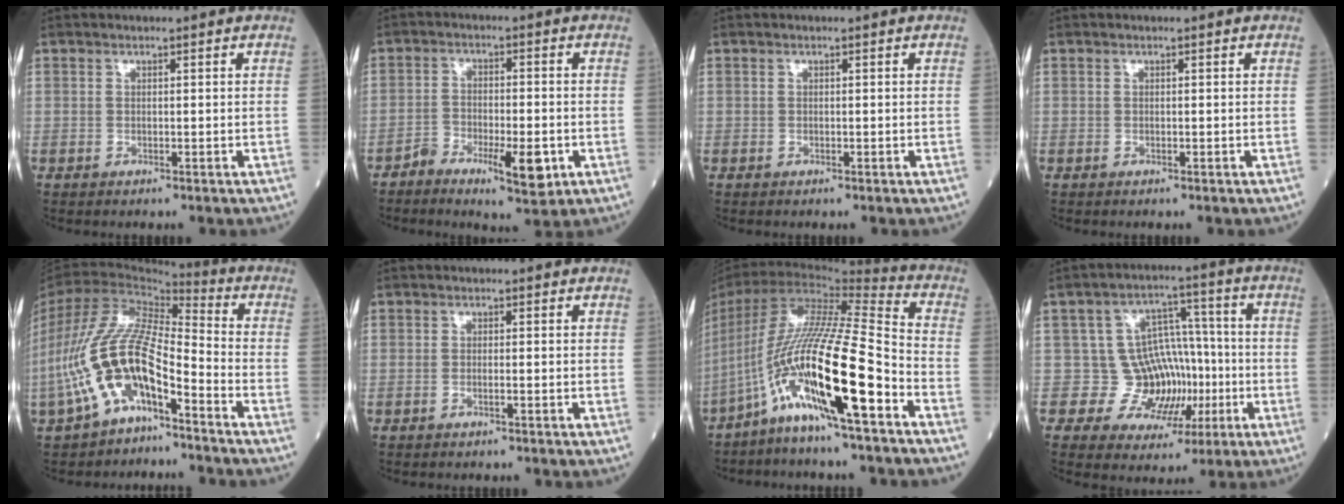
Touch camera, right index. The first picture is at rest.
{"total": 7.1, "force": [-3.3, 2.1, 5.9], "torque": [-0.096, -0.002, -0.050]}
{"total": 0.0}
{"total": 0.0}
{"total": 14.9, "force": [-6.8, 5.2, 12.2], "torque": [-0.260, 0.021, -0.123]}
{"total": 0.7, "force": [-0.3, 0.0, 0.6], "torque": [-0.016, -0.001, -0.004]}
{"total": 20.3, "force": [-8.8, 1.3, 18.2], "torque": [-0.377, -0.015, -0.164]}
{"total": 8.9, "force": [-1.5, 8.2, 3.0], "torque": [-0.024, 0.033, -0.015]}